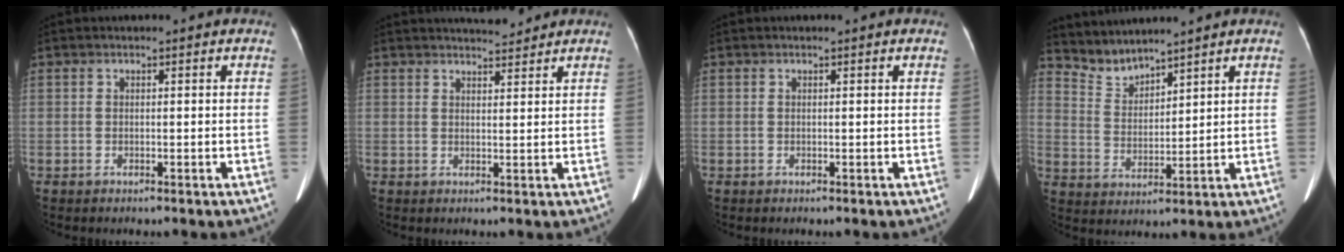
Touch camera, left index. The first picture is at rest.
{"total": 4.7, "force": [4.5, 0.6, 1.2], "torque": [-0.017, 0.010, 0.063]}
{"total": 0.6, "force": [0.6, 0.1, 0.2], "torque": [-0.011, 0.005, 0.005]}
{"total": 5.1, "force": [5.1, 0.4, -0.1], "torque": [-0.008, 0.006, 0.113]}